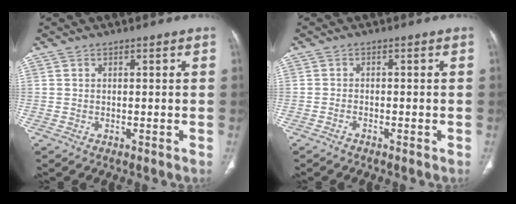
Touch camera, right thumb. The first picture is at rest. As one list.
[{"total": 0.8, "force": [-0.7, 0.2, 0.3], "torque": [-0.009, 0.005, -0.014]}]